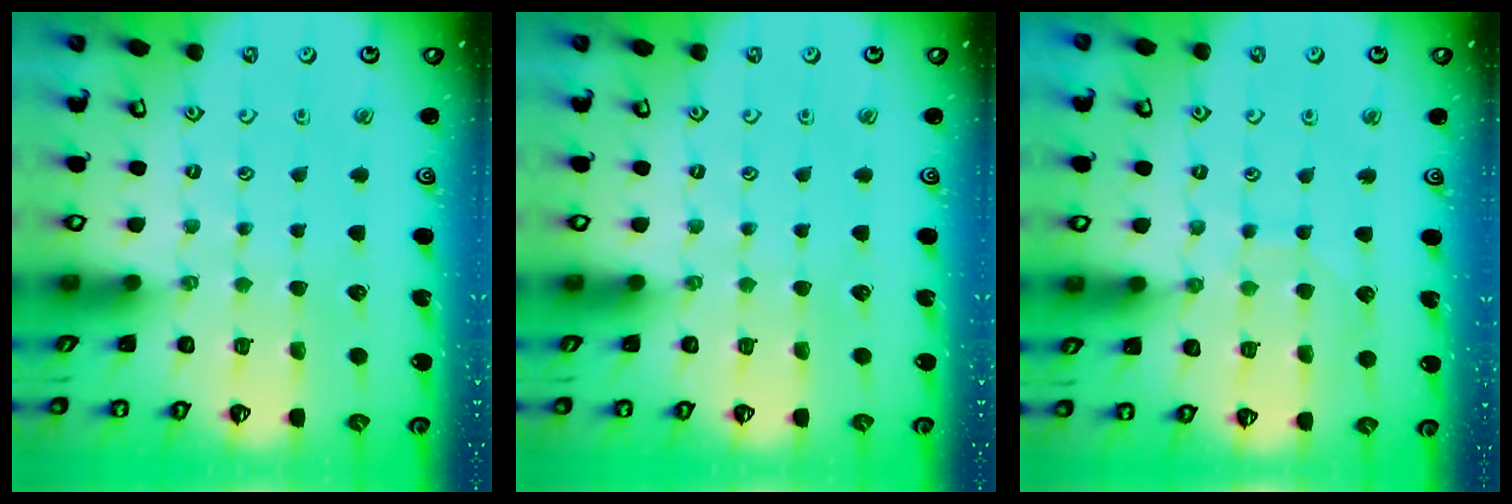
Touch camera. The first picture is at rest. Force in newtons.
{"total": 0.0}
{"total": 6.2, "press": 6.1, "slide": 0.5}